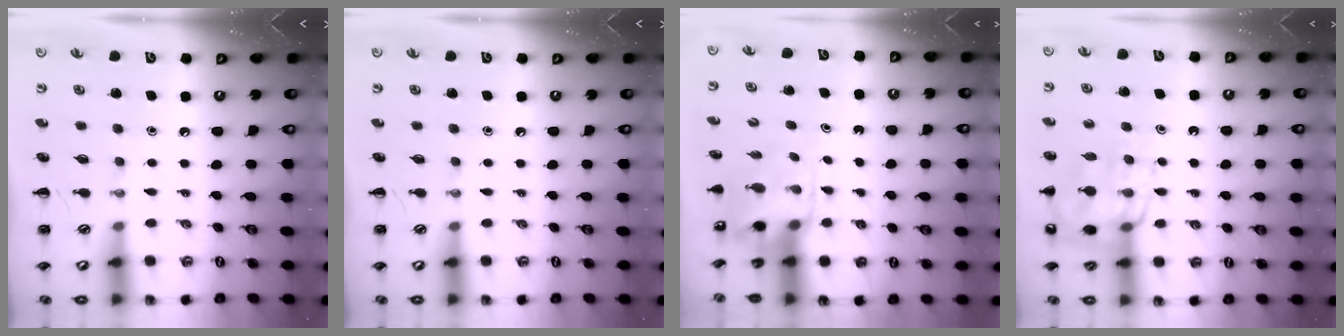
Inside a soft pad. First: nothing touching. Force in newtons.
{"total": 0.0}
{"total": 4.6, "press": 4.5, "slide": 0.4}
{"total": 15.7, "press": 15.4, "slide": 3.0}